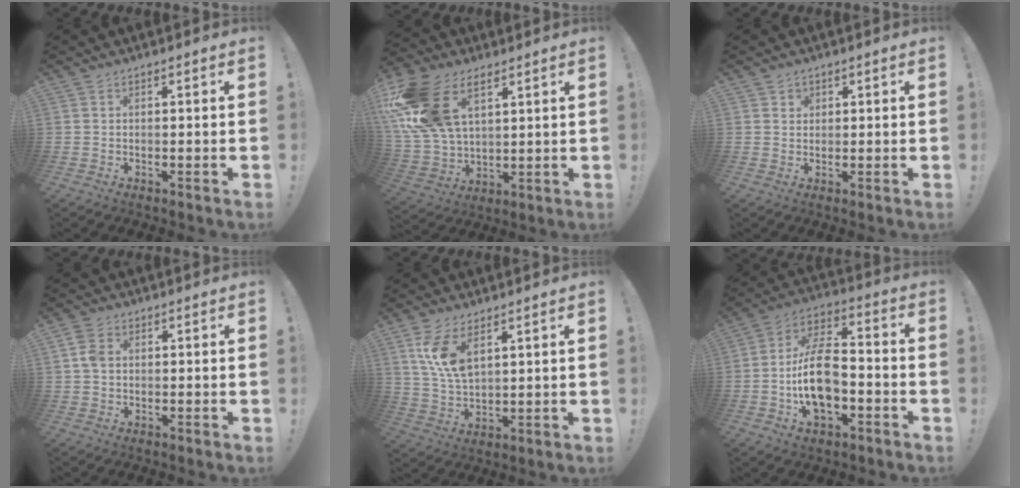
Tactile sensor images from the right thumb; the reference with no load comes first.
{"total": 20.0, "force": [9.1, 12.8, 12.4], "torque": [-0.254, -0.032, 0.177]}
{"total": 1.6, "force": [1.0, 1.3, 0.1], "torque": [0.005, -0.008, 0.015]}
{"total": 4.7, "force": [1.0, 3.4, 3.2], "torque": [-0.068, 0.008, 0.020]}
{"total": 10.1, "force": [5.2, 4.7, 7.3], "torque": [-0.148, -0.022, 0.093]}
{"total": 15.8, "force": [-3.7, 9.6, 12.0], "torque": [-0.232, 0.021, -0.065]}